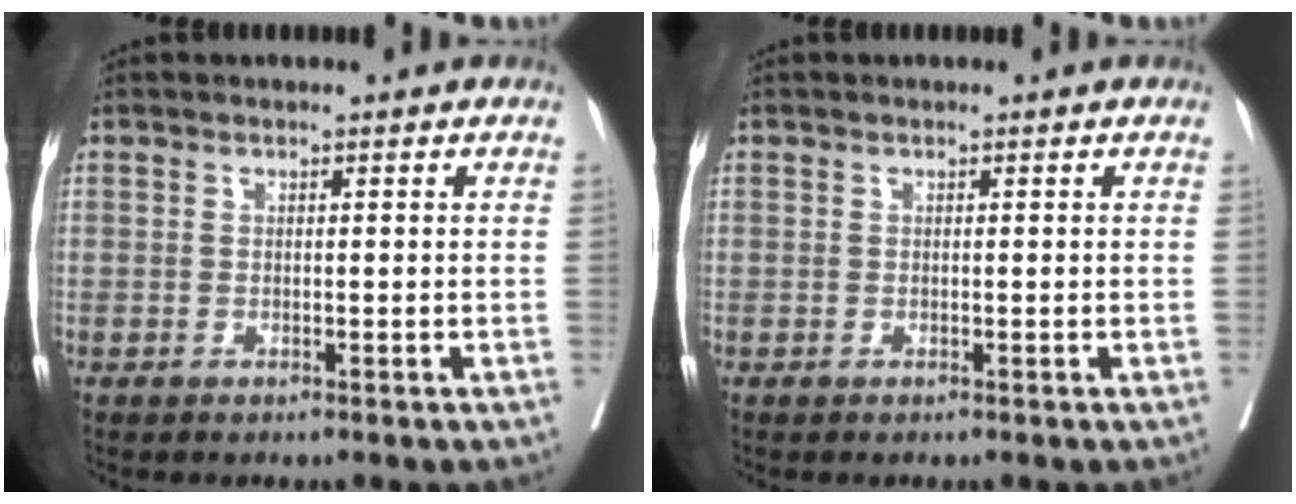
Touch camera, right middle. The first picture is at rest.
{"total": 0.0}